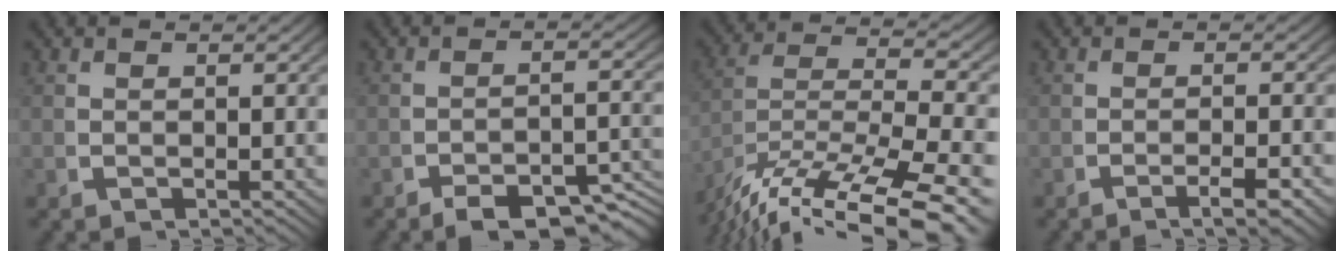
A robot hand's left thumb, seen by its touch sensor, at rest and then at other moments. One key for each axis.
{"total": 5.5, "fx": -4.0, "fy": 2.0, "fz": 3.2, "tx": -0.043, "ty": -0.014, "tz": -0.060}
{"total": 13.4, "fx": -5.3, "fy": 8.3, "fz": 9.1, "tx": -0.206, "ty": -0.057, "tz": -0.053}
{"total": 2.6, "fx": -1.5, "fy": 0.6, "fz": 2.1, "tx": -0.030, "ty": -0.001, "tz": -0.029}